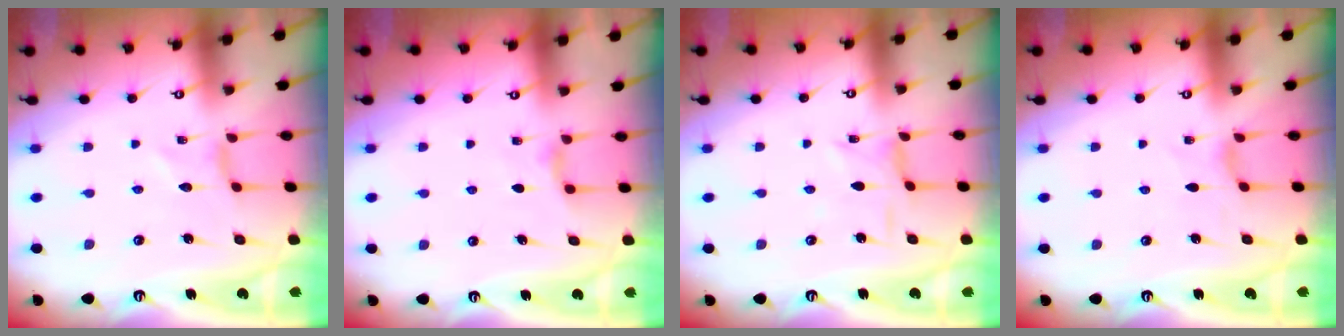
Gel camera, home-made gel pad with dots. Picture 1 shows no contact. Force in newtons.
{"total": 3.1, "press": 3.0, "slide": 0.4}
{"total": 1.7, "press": 1.6, "slide": 0.3}
{"total": 2.3, "press": 2.3, "slide": 0.4}